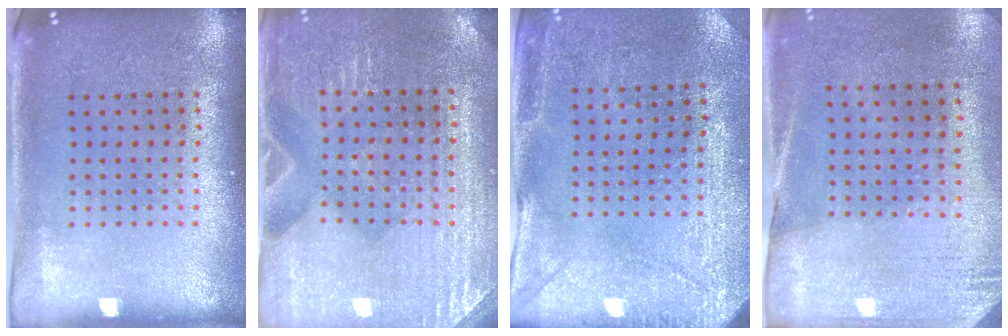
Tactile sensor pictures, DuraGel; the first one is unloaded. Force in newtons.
{"total": 3.1, "press": 3.1, "slide": 0.5}
{"total": 3.0, "press": 2.8, "slide": 1.0}
{"total": 2.6, "press": 2.3, "slide": 1.4}